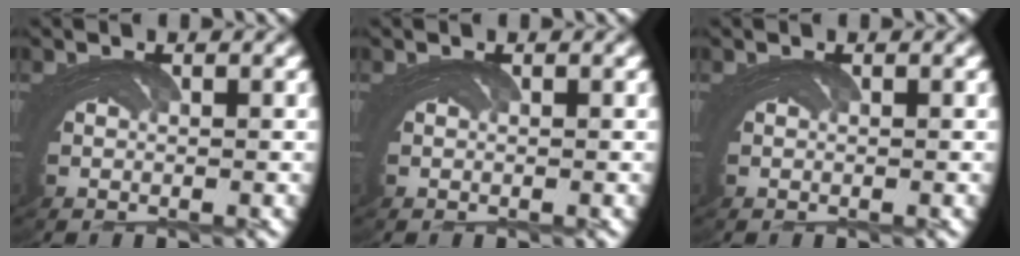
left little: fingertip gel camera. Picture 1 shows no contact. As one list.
[{"total": 0.0}, {"total": 0.0}]